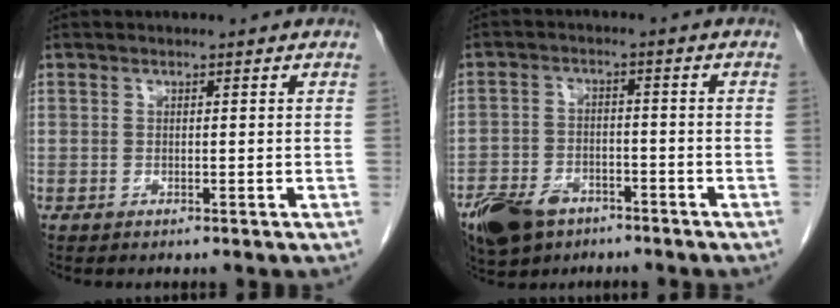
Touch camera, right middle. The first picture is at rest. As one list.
[{"total": 10.4, "force": [-7.0, 6.1, 4.8], "torque": [-0.100, -0.003, -0.117]}]